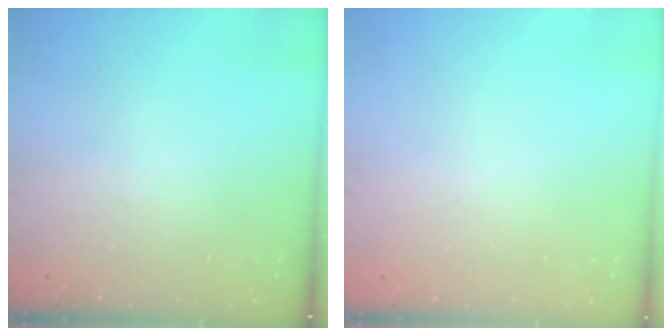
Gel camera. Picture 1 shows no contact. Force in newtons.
{"total": 0.0}